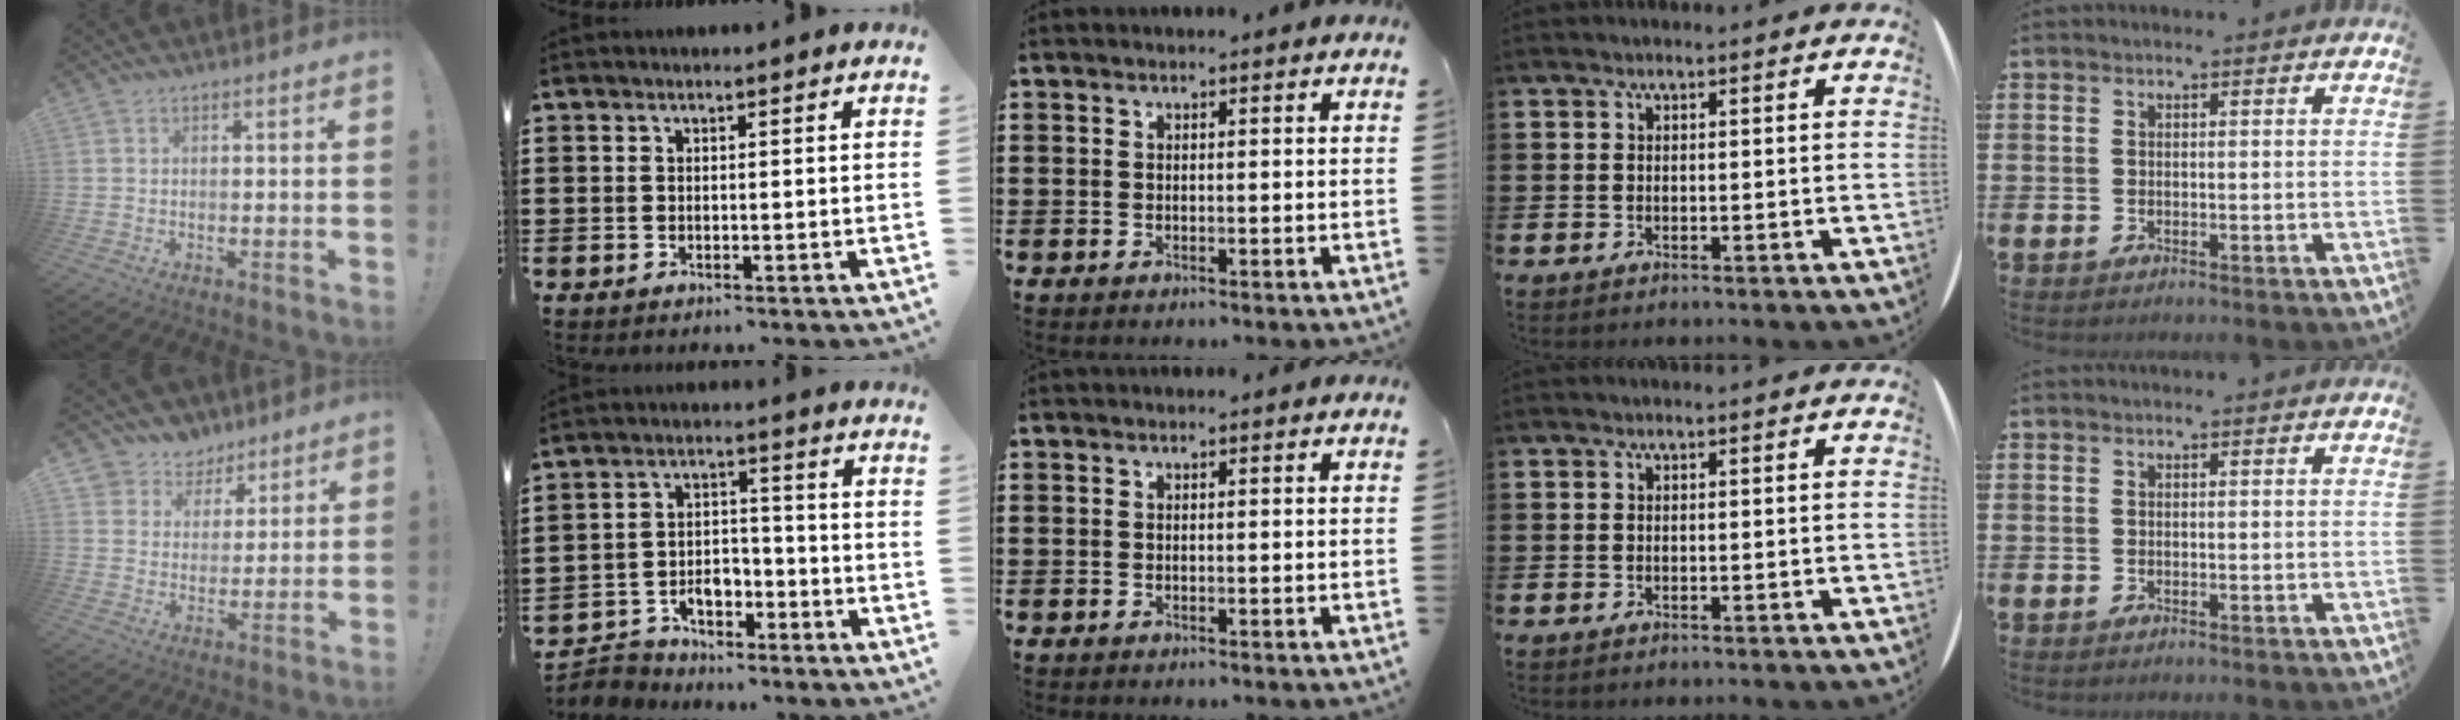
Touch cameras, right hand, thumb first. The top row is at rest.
{"thumb": {"total": 7.2, "force": [4.4, 5.7, 0.5], "torque": [-0.008, -0.037, 0.089]}, "index": {"total": 4.3, "force": [-3.4, 2.4, 0.8], "torque": [-0.029, 0.008, -0.072]}}